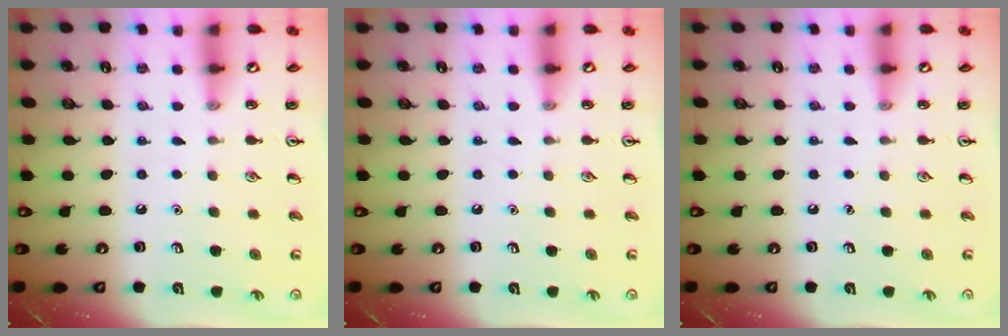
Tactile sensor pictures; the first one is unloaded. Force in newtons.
{"total": 0.0}
{"total": 0.0}